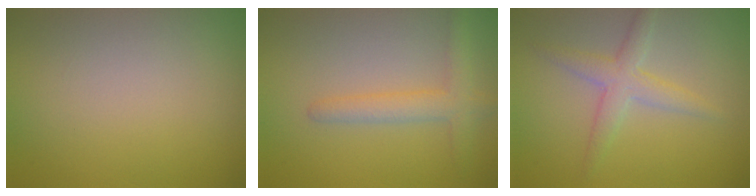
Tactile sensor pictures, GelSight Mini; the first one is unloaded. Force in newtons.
{"total": 2.8, "press": 2.8, "slide": 0.2}
{"total": 2.8, "press": 2.8, "slide": 0.0}